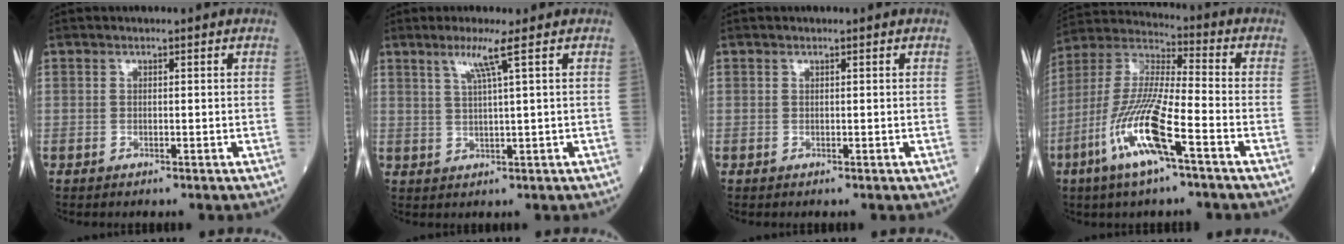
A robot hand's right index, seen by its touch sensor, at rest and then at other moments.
{"total": 4.0, "force": [2.1, -1.1, 3.3], "torque": [-0.068, -0.004, 0.043]}
{"total": 0.0}
{"total": 14.4, "force": [-6.3, 1.8, 12.8], "torque": [-0.272, -0.012, -0.124]}